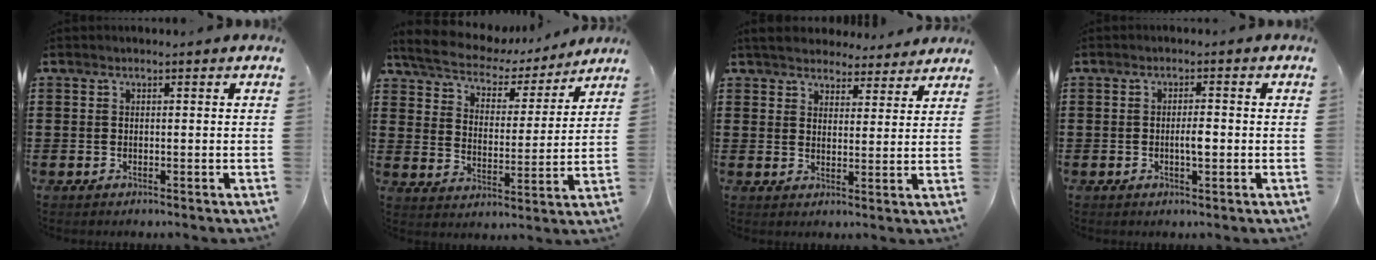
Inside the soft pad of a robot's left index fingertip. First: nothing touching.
{"total": 5.7, "force": [5.3, 1.4, 1.4], "torque": [-0.057, -0.033, 0.088]}
{"total": 4.4, "force": [4.3, 0.9, 0.4], "torque": [-0.026, -0.018, 0.078]}
{"total": 2.5, "force": [-0.4, 0.7, 2.4], "torque": [-0.045, 0.002, -0.008]}